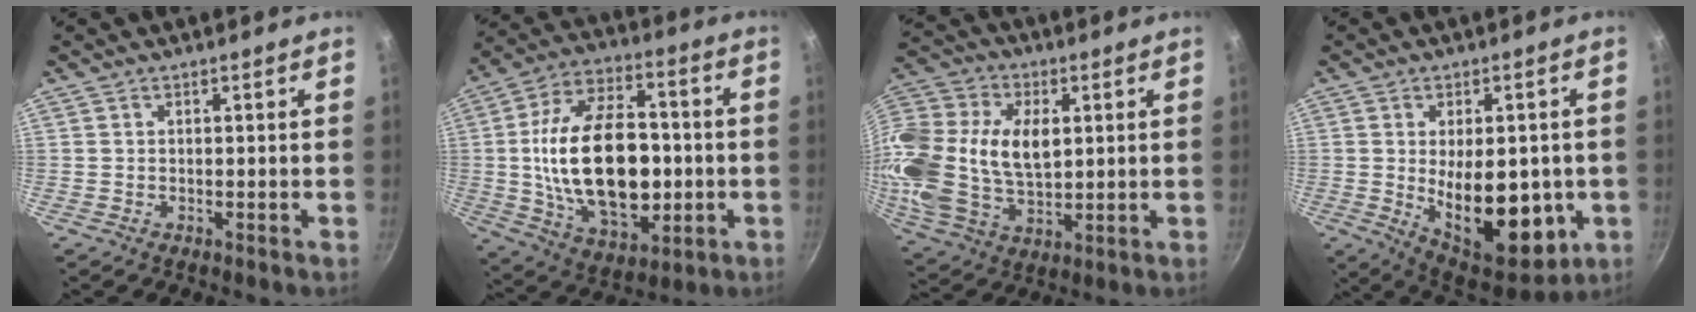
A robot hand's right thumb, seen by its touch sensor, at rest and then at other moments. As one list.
[{"total": 25.9, "force": [-1.3, 15.8, 20.5], "torque": [-0.330, 0.025, -0.012]}, {"total": 24.3, "force": [3.5, 16.1, 17.8], "torque": [-0.386, 0.014, 0.064]}, {"total": 18.8, "force": [-2.5, 10.0, 15.8], "torque": [-0.185, -0.020, -0.016]}]